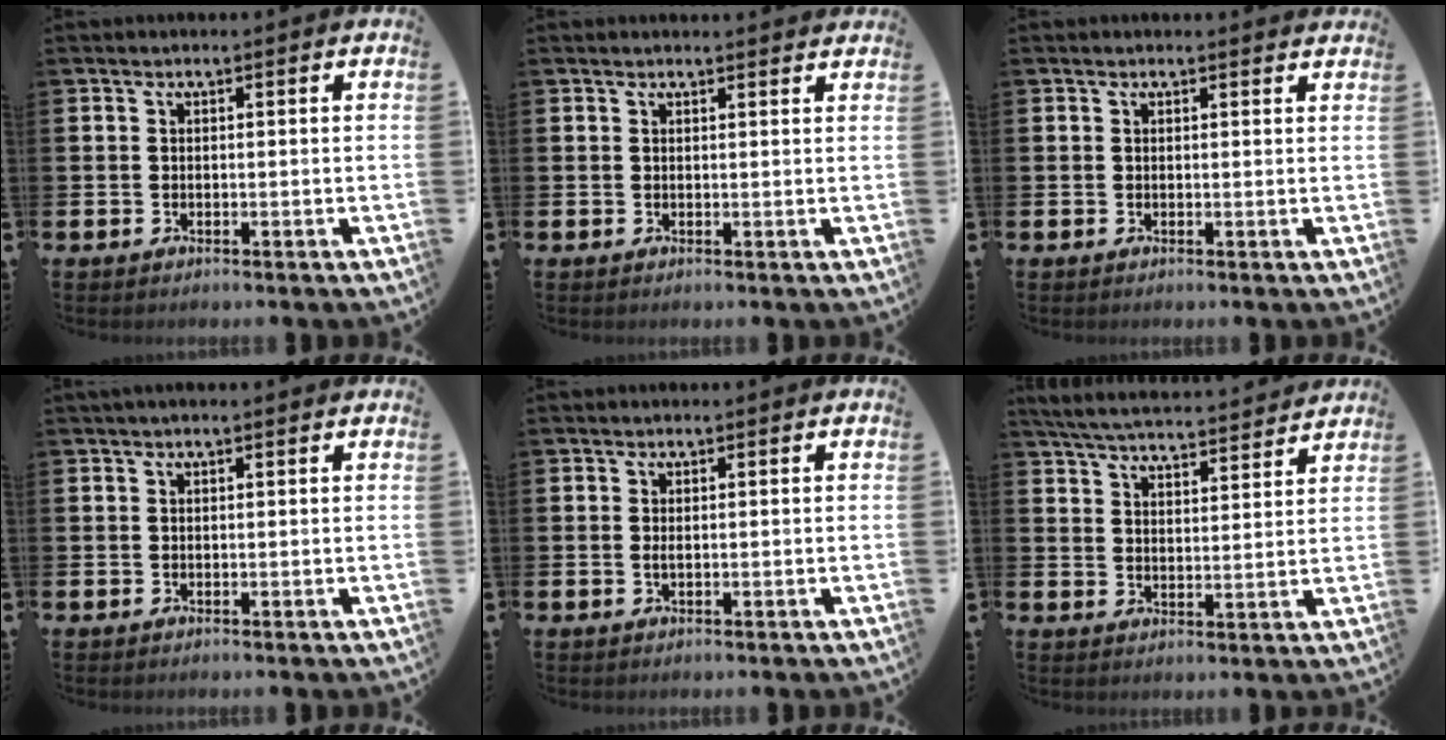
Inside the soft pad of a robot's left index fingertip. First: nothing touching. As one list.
[{"total": 0.9, "force": [0.9, 0.0, 0.1], "torque": [0.007, -0.003, 0.014]}, {"total": 0.5, "force": [0.5, 0.0, 0.1], "torque": [0.007, -0.003, 0.008]}, {"total": 0.6, "force": [0.5, 0.0, 0.3], "torque": [-0.006, 0.001, 0.008]}, {"total": 0.9, "force": [0.1, 0.2, 0.9], "torque": [-0.011, -0.002, 0.001]}, {"total": 5.7, "force": [5.6, 0.4, 0.9], "torque": [-0.035, -0.040, 0.098]}]